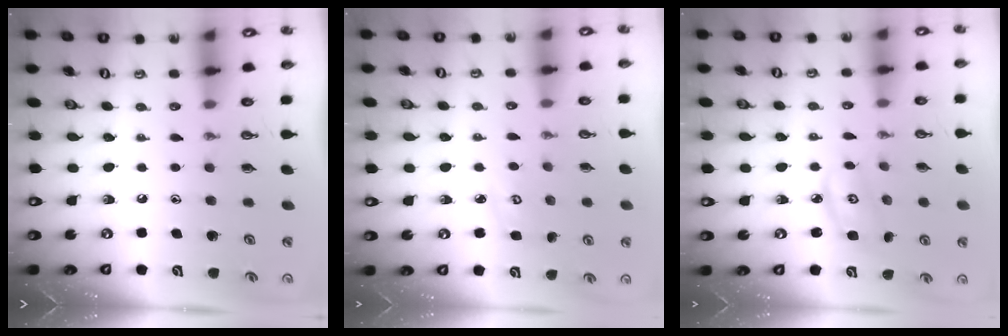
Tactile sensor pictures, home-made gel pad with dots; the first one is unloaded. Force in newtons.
{"total": 4.3, "press": 4.3, "slide": 0.5}
{"total": 4.3, "press": 4.3, "slide": 0.3}